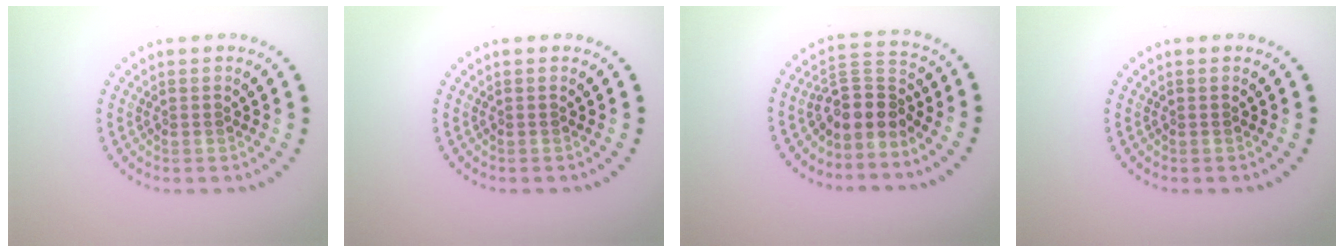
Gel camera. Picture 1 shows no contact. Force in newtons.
{"total": 0.0}
{"total": 3.6, "press": 2.6, "slide": 2.4}
{"total": 0.0}